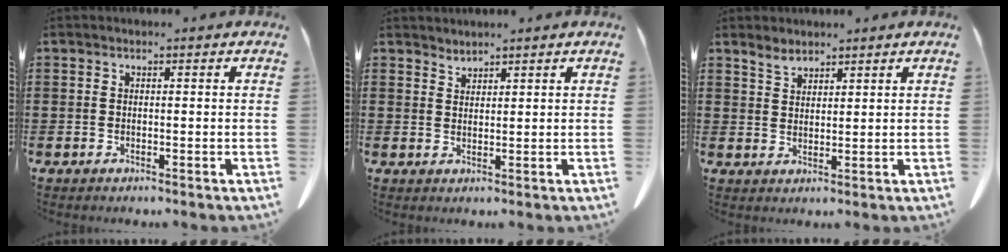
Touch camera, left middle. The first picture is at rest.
{"total": 1.7, "force": [1.7, 0.0, -0.2], "torque": [-0.001, -0.004, 0.035]}
{"total": 2.5, "force": [2.2, 1.0, 0.8], "torque": [-0.021, 0.000, 0.043]}